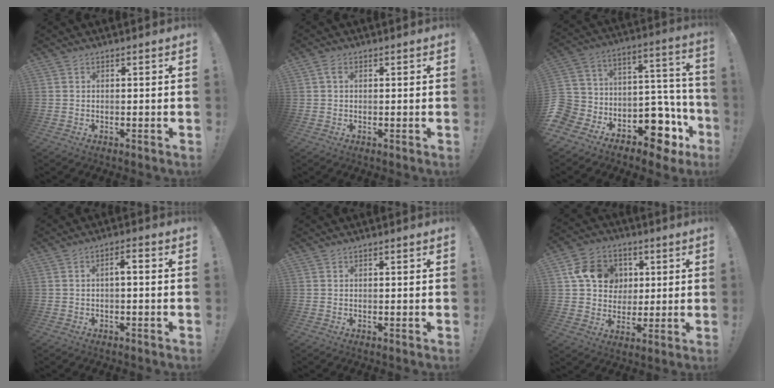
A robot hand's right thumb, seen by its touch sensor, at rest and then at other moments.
{"total": 1.7, "force": [0.5, 1.1, 1.2], "torque": [-0.020, 0.002, 0.007]}
{"total": 13.3, "force": [-8.1, 8.4, 6.4], "torque": [-0.087, 0.032, -0.128]}
{"total": 2.8, "force": [-0.8, 0.7, 2.6], "torque": [-0.048, 0.012, -0.018]}
{"total": 0.0}
{"total": 13.8, "force": [3.9, 11.8, 5.9], "torque": [-0.076, -0.001, 0.081]}